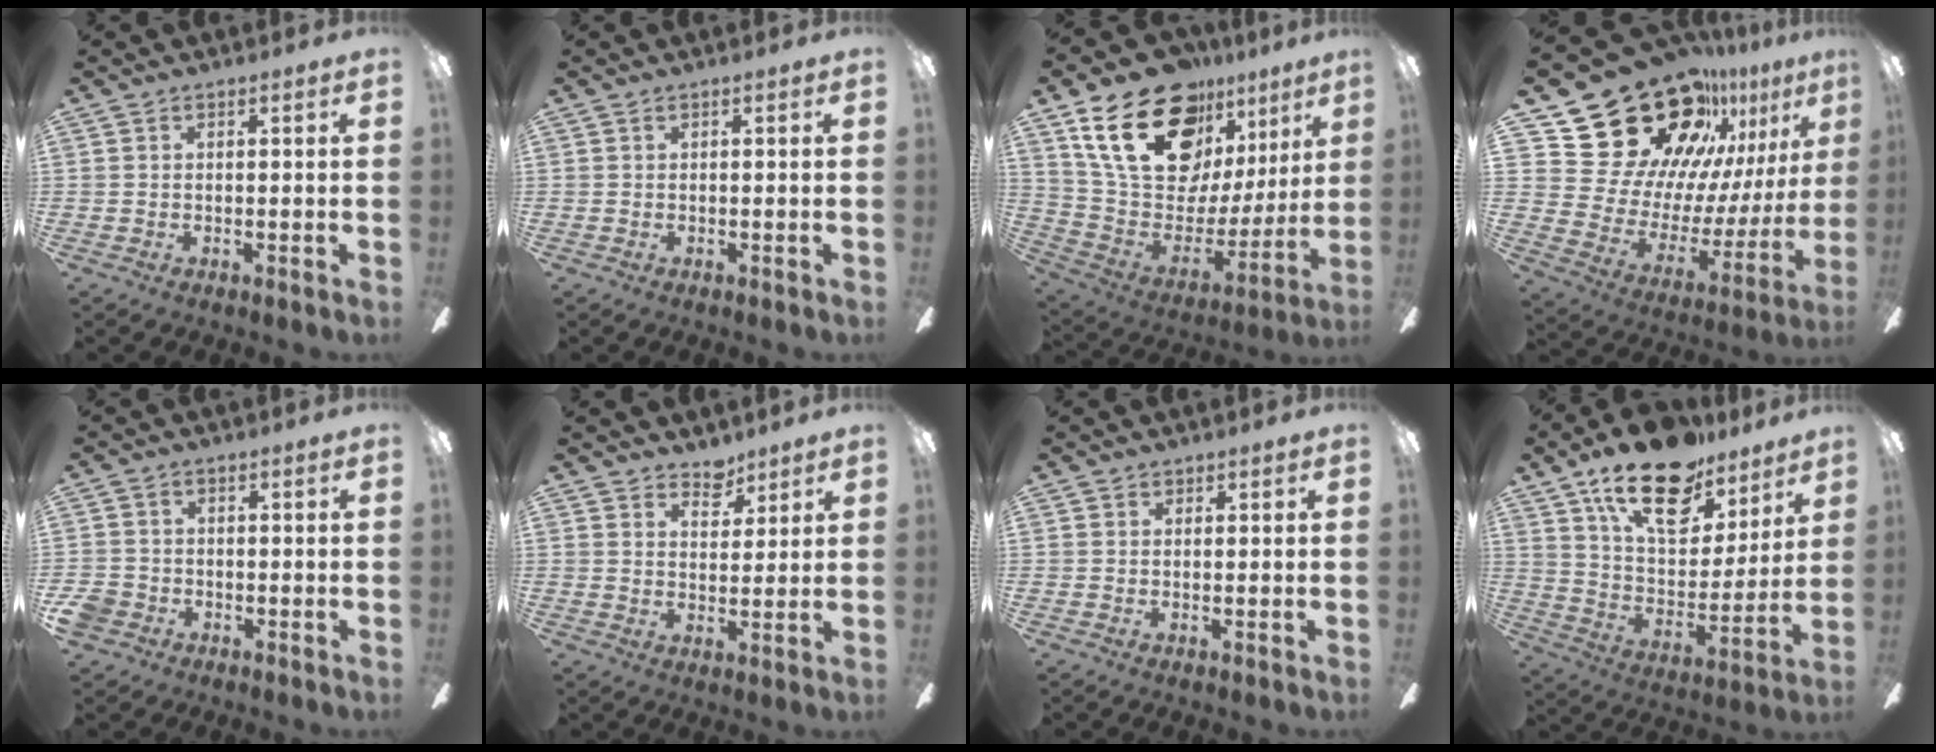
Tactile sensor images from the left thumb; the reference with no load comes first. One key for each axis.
{"total": 0.0}
{"total": 26.8, "fx": 16.3, "fy": 15.0, "fz": 15.1, "tx": -0.271, "ty": -0.093, "tz": 0.307}
{"total": 30.7, "fx": 21.7, "fy": 17.2, "fz": 13.2, "tx": -0.201, "ty": -0.157, "tz": 0.427}
{"total": 4.3, "fx": -2.0, "fy": 3.5, "fz": 1.5, "tx": -0.043, "ty": 0.009, "tz": -0.040}
{"total": 5.4, "fx": 4.4, "fy": 2.8, "fz": 1.3, "tx": -0.010, "ty": -0.025, "tz": 0.077}
{"total": 0.6, "fx": 0.5, "fy": 0.4, "fz": 0.0, "tx": -0.001, "ty": 0.001, "tz": 0.009}
{"total": 21.8, "fx": 14.8, "fy": 10.6, "fz": 12.1, "tx": -0.194, "ty": -0.088, "tz": 0.259}